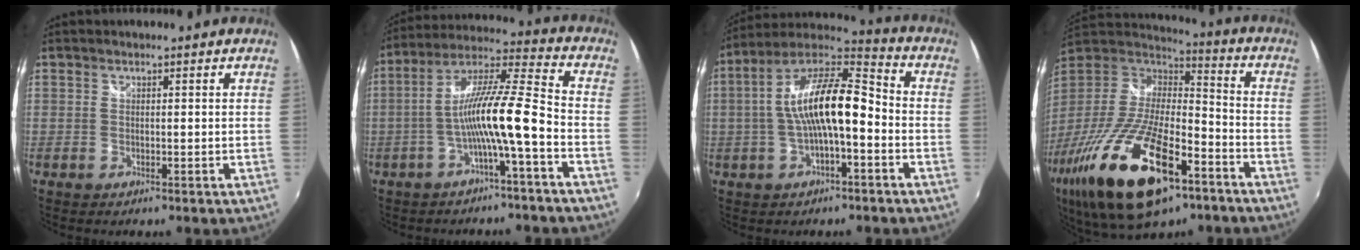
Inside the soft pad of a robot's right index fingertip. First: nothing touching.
{"total": 12.1, "force": [-4.3, 0.3, 11.3], "torque": [-0.220, 0.015, -0.076]}
{"total": 14.2, "force": [-1.7, 4.2, 13.5], "torque": [-0.252, 0.023, -0.032]}
{"total": 30.7, "force": [-16.2, 12.1, 23.0], "torque": [-0.464, -0.049, -0.274]}